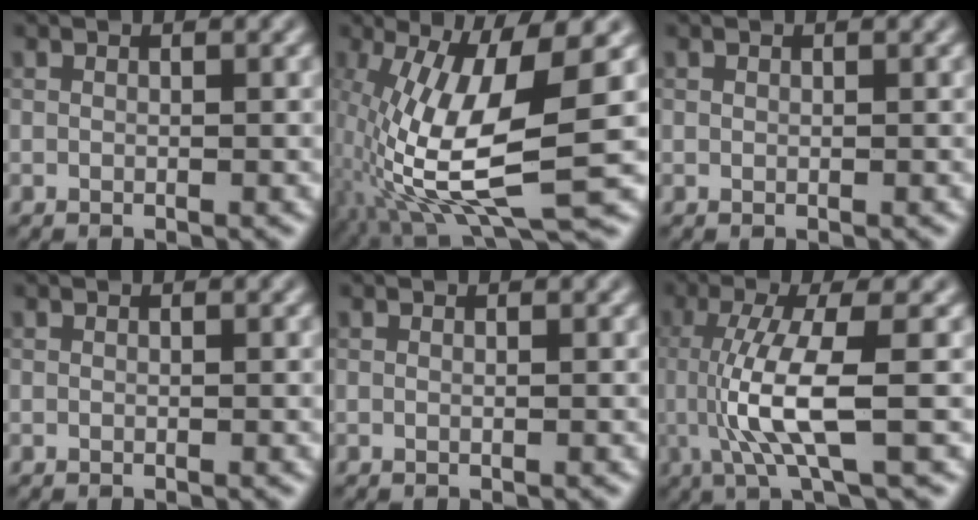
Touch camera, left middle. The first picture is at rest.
{"total": 10.9, "force": [-2.2, 3.0, 10.3], "torque": [-0.215, -0.006, -0.038]}
{"total": 0.0}
{"total": 0.0}
{"total": 0.0}
{"total": 6.6, "force": [-0.5, 1.4, 6.4], "torque": [-0.135, -0.006, -0.005]}